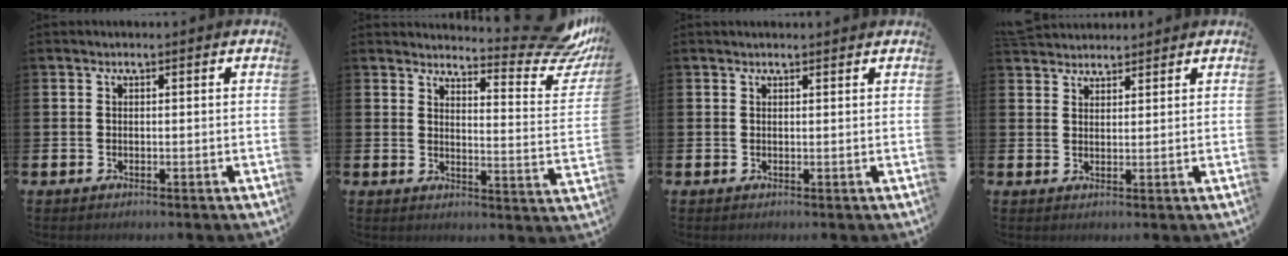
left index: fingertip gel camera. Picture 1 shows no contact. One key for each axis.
{"total": 6.5, "fx": 5.7, "fy": 1.4, "fz": 2.9, "tx": -0.025, "ty": -0.059, "tz": 0.084}
{"total": 0.7, "fx": 0.7, "fy": 0.0, "fz": 0.1, "tx": 0.010, "ty": -0.004, "tz": 0.010}
{"total": 3.1, "fx": 3.0, "fy": 0.8, "fz": 0.0, "tx": -0.007, "ty": -0.009, "tz": 0.056}